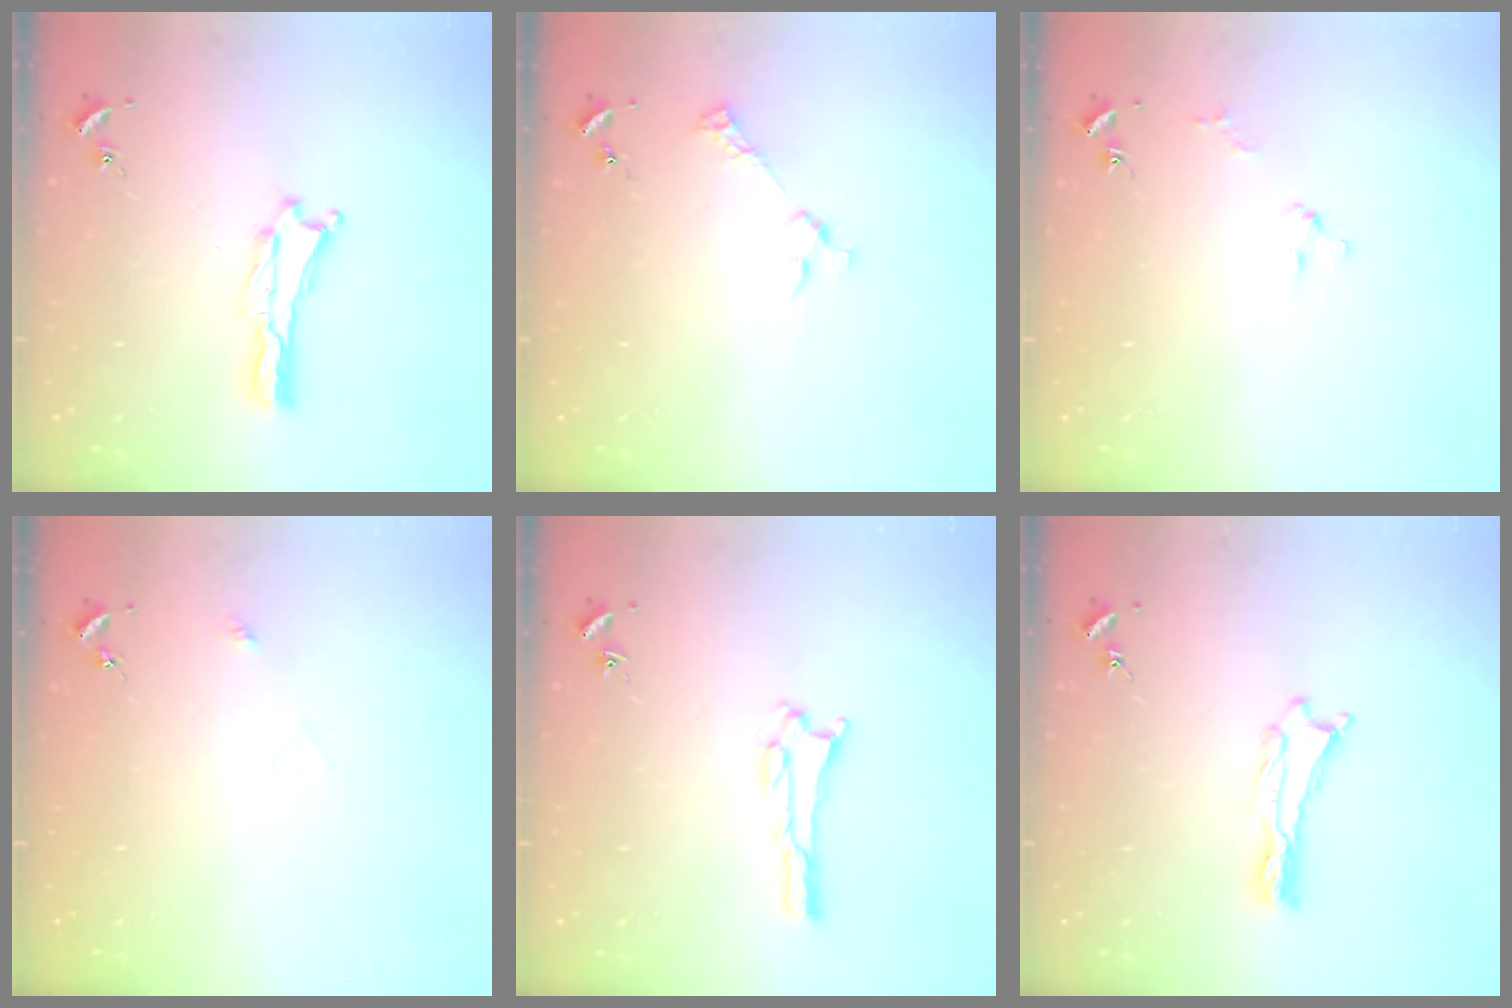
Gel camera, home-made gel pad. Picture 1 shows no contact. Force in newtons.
{"total": 2.6, "press": 2.6, "slide": 0.3}
{"total": 2.0, "press": 2.0, "slide": 0.1}
{"total": 2.5, "press": 2.5, "slide": 0.2}
{"total": 1.5, "press": 1.5, "slide": 0.2}
{"total": 0.0}